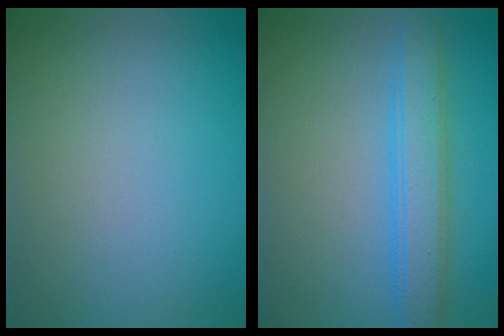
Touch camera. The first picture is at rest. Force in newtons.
{"total": 4.0, "press": 4.0, "slide": 0.1}